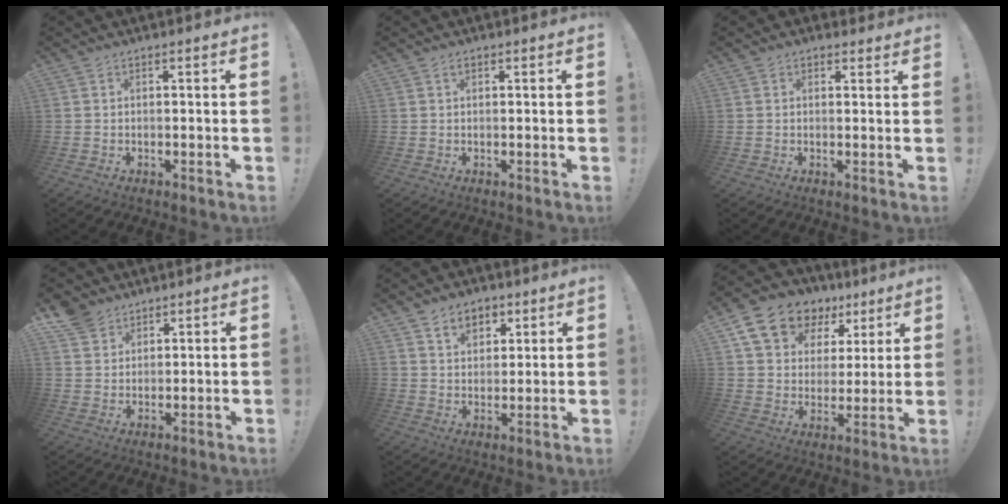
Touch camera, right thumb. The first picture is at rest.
{"total": 0.6, "force": [0.3, 0.4, 0.3], "torque": [-0.006, 0.001, 0.006]}
{"total": 1.7, "force": [1.1, 1.3, 0.1], "torque": [0.012, -0.003, 0.017]}
{"total": 5.9, "force": [4.7, 3.4, 0.9], "torque": [-0.018, -0.032, 0.091]}
{"total": 7.3, "force": [4.2, 5.5, 2.3], "torque": [-0.029, -0.027, 0.079]}
{"total": 15.5, "force": [9.6, 10.3, 6.3], "torque": [-0.104, -0.055, 0.183]}